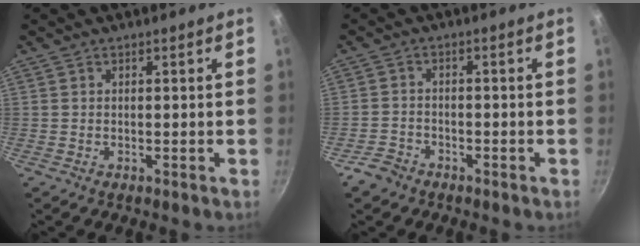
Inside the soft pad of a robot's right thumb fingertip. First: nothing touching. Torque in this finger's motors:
{"motor_torque": [1.18, -0.70, 0.88, -0.76, 0.16]}